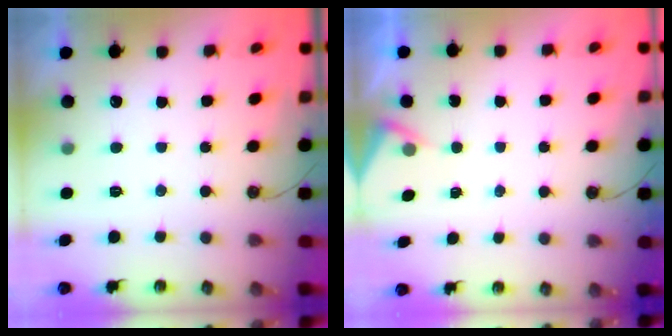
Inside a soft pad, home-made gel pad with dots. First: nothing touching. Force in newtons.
{"total": 2.6, "press": 2.6, "slide": 0.4}